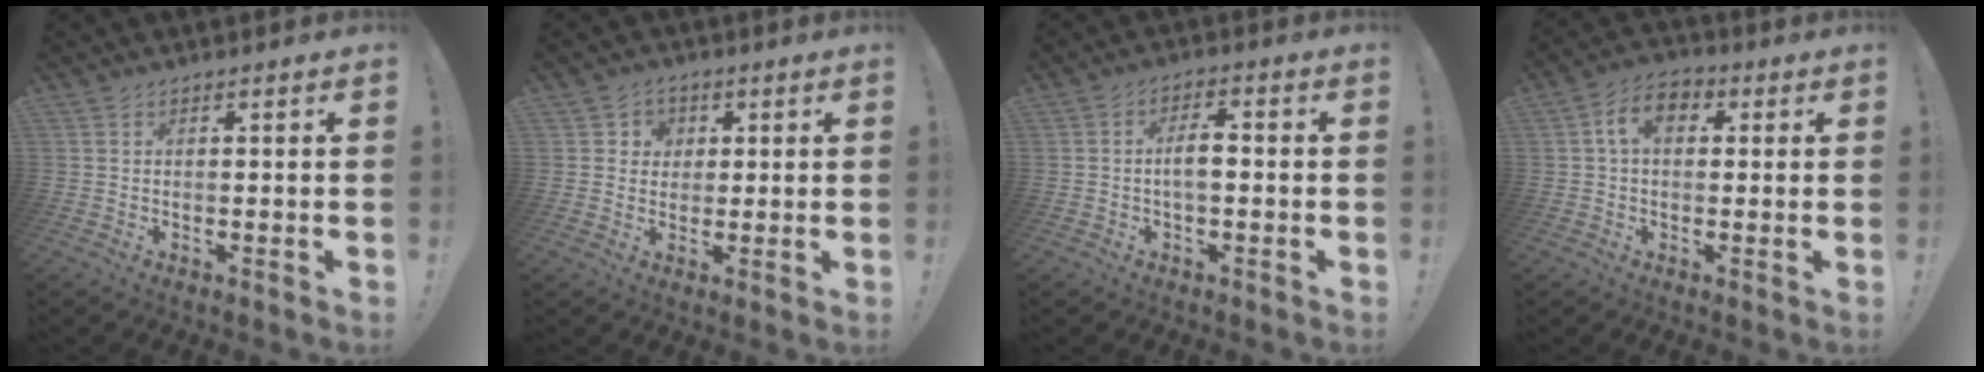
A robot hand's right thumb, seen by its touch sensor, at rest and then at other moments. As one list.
[{"total": 3.8, "force": [0.7, 3.6, 0.9], "torque": [-0.014, 0.002, 0.013]}, {"total": 5.7, "force": [-0.7, 2.3, 5.2], "torque": [-0.095, 0.010, -0.016]}, {"total": 8.3, "force": [1.9, 5.4, 6.0], "torque": [-0.103, 0.016, 0.040]}]